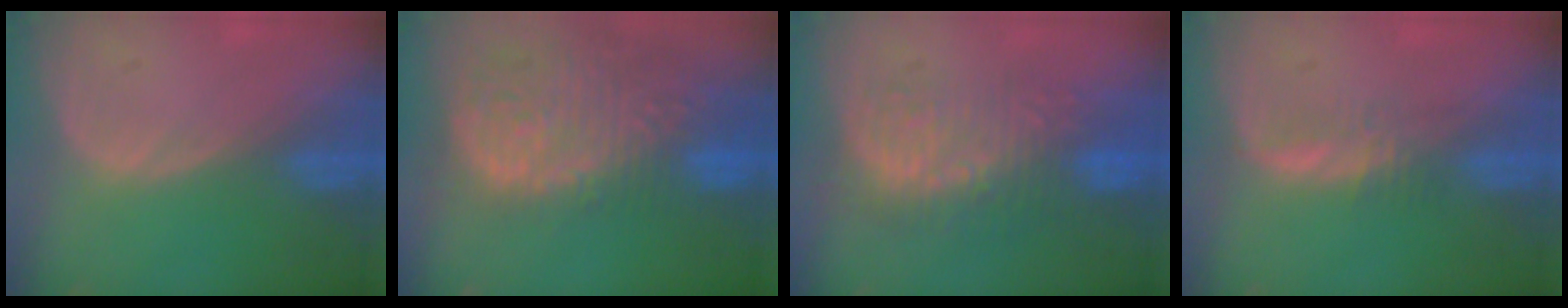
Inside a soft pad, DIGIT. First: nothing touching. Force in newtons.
{"total": 14.9, "press": 12.3, "slide": 8.3}
{"total": 8.9, "press": 8.6, "slide": 2.0}
{"total": 2.3, "press": 2.2, "slide": 0.6}